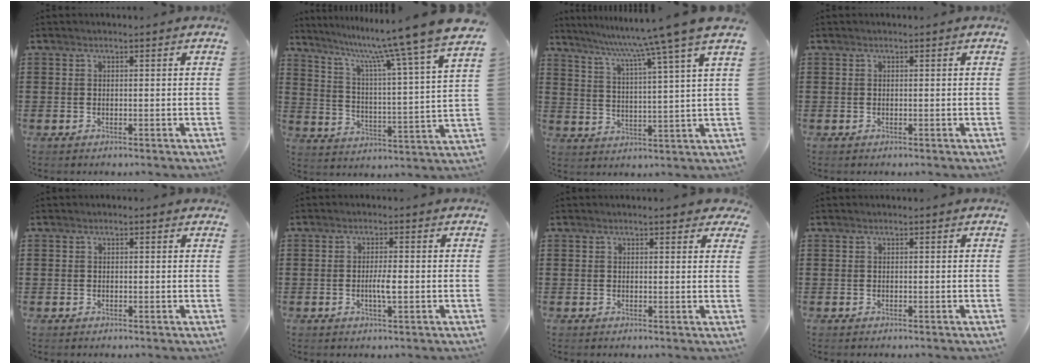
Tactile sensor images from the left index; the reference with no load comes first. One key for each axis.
{"total": 10.6, "fx": 9.1, "fy": -1.8, "fz": 5.0, "tx": -0.117, "ty": -0.077, "tz": 0.138}
{"total": 8.8, "fx": 7.1, "fy": -2.1, "fz": 4.7, "tx": -0.111, "ty": -0.049, "tz": 0.108}
{"total": 0.0}
{"total": 0.7, "fx": 0.0, "fy": 0.7, "fz": 0.1, "tx": -0.005, "ty": 0.006, "tz": -0.001}
{"total": 2.9, "fx": -0.5, "fy": 0.4, "fz": 2.8, "tx": -0.051, "ty": -0.001, "tz": -0.010}
{"total": 1.9, "fx": 1.5, "fy": 0.4, "fz": 1.1, "tx": -0.018, "ty": 0.002, "tz": 0.025}
{"total": 0.0}